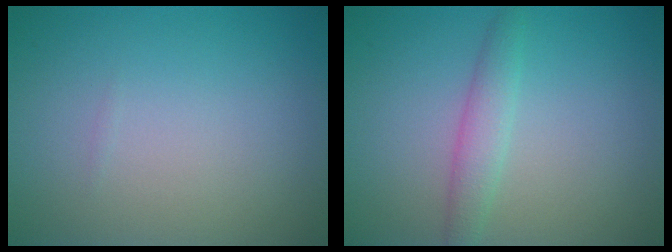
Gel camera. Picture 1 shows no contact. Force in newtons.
{"total": 2.2, "press": 2.2, "slide": 0.0}